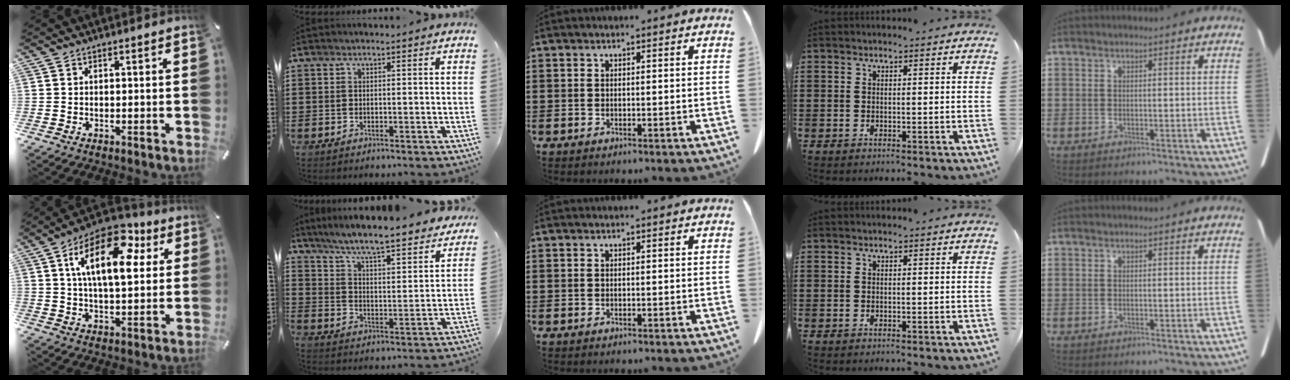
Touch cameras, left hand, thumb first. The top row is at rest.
{"thumb": {"total": 18.6, "force": [7.2, 9.1, 14.5], "torque": [-0.241, -0.018, 0.112]}, "index": {"total": 6.5, "force": [5.9, -0.4, 2.7], "torque": [-0.078, -0.048, 0.094]}}